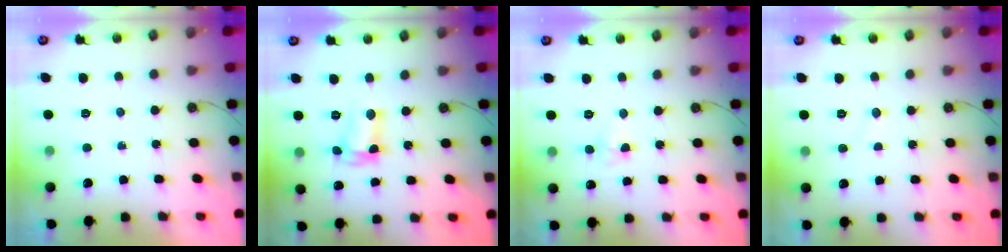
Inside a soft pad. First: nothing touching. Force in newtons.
{"total": 4.6, "press": 4.6, "slide": 0.3}
{"total": 2.8, "press": 2.6, "slide": 1.0}
{"total": 1.8, "press": 1.8, "slide": 0.2}